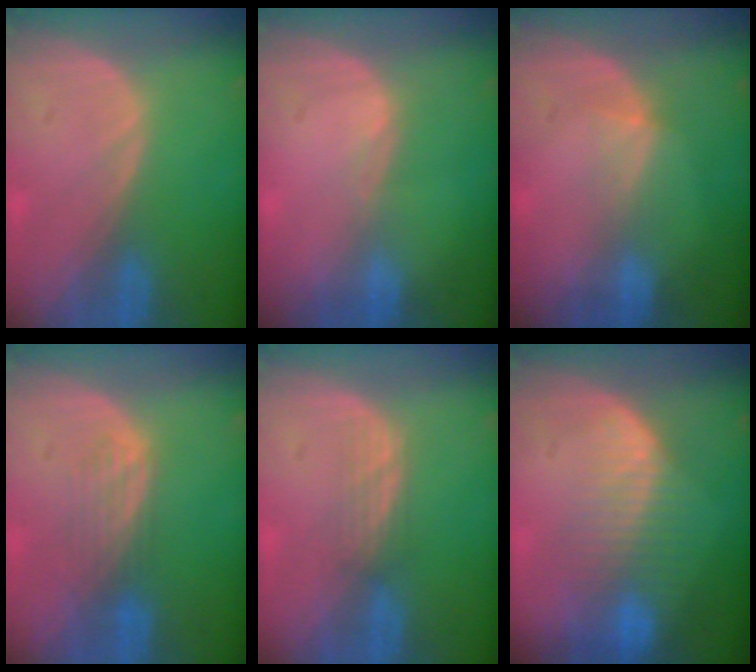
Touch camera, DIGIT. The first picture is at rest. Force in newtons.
{"total": 0.6, "press": 0.5, "slide": 0.4}
{"total": 2.4, "press": 2.1, "slide": 1.2}
{"total": 3.9, "press": 3.3, "slide": 2.2}
{"total": 2.1, "press": 2.1, "slide": 0.2}
{"total": 8.5, "press": 7.3, "slide": 4.4}